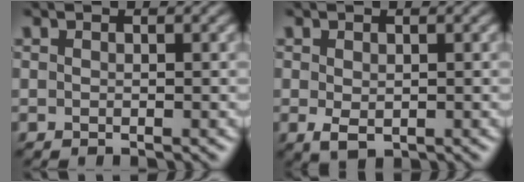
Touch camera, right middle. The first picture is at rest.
{"total": 2.0, "force": [-0.3, 1.3, 1.5], "torque": [-0.034, -0.007, -0.002]}